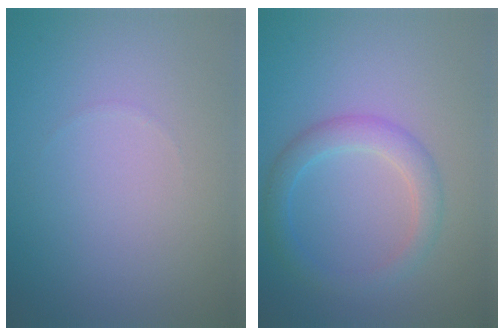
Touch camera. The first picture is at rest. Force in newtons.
{"total": 2.8, "press": 2.8, "slide": 0.2}